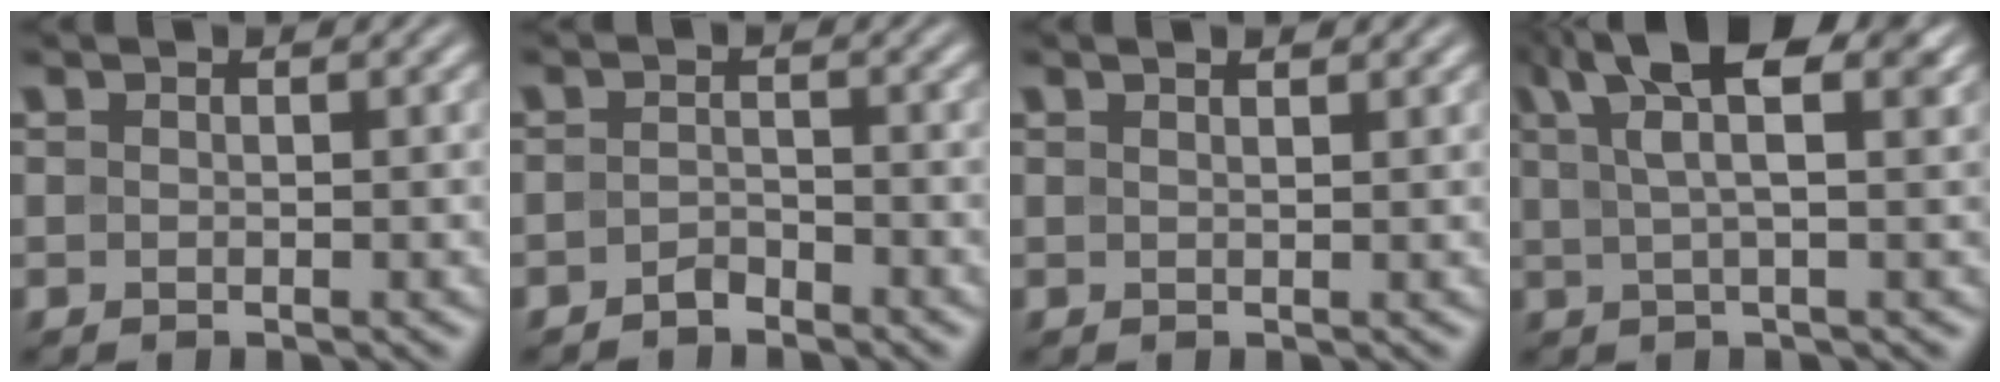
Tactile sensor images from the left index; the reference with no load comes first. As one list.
[{"total": 1.3, "force": [-1.1, 0.4, 0.4], "torque": [-0.008, 0.004, -0.023]}, {"total": 1.9, "force": [1.4, 0.7, 1.1], "torque": [-0.005, 0.000, 0.002]}, {"total": 8.0, "force": [4.2, 2.5, 6.3], "torque": [-0.092, 0.027, 0.064]}]